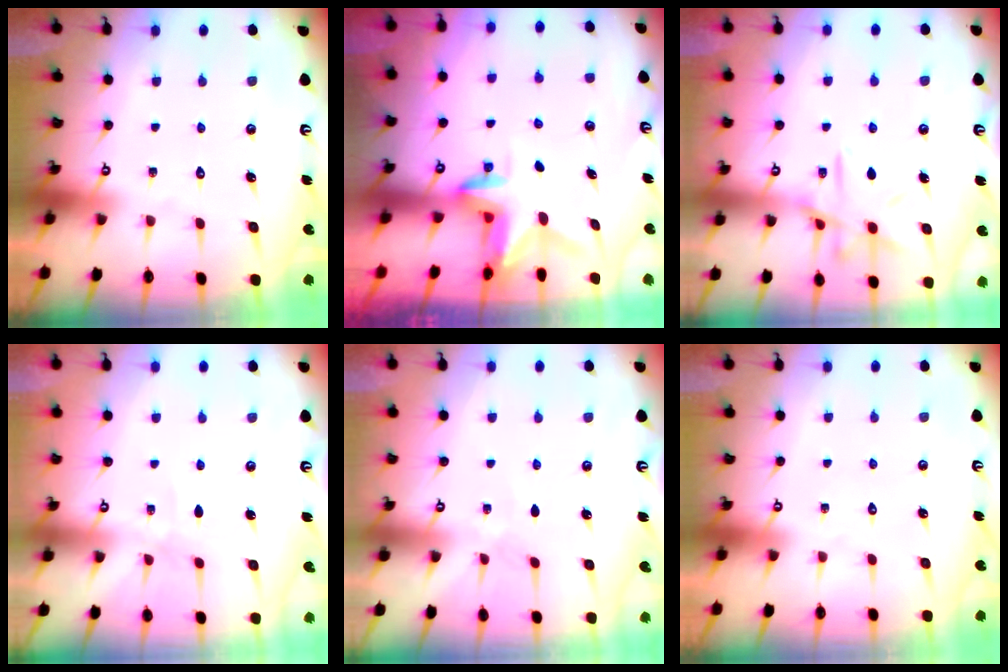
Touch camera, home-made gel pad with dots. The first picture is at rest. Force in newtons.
{"total": 3.1, "press": 3.1, "slide": 0.3}
{"total": 12.0, "press": 11.9, "slide": 0.8}
{"total": 3.1, "press": 3.1, "slide": 0.3}
{"total": 2.5, "press": 2.5, "slide": 0.4}
{"total": 0.0}